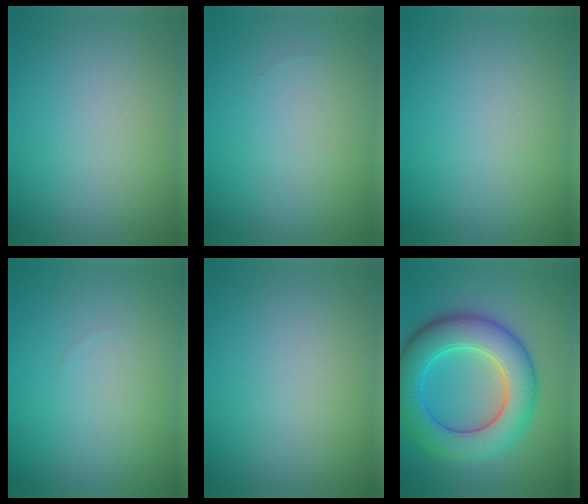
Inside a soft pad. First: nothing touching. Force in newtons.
{"total": 0.0}
{"total": 0.0}
{"total": 0.0}
{"total": 0.0}
{"total": 8.7, "press": 8.7, "slide": 0.2}